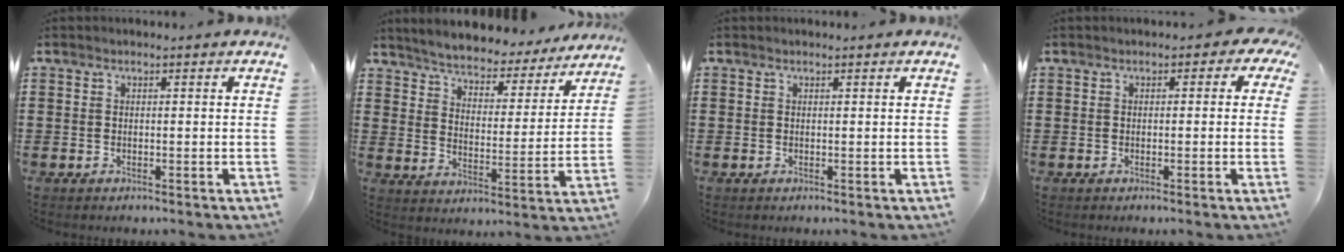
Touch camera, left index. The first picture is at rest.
{"total": 4.4, "force": [4.4, 0.1, 0.1], "torque": [-0.029, -0.039, 0.071]}
{"total": 0.0}
{"total": 1.2, "force": [-0.5, 0.8, 0.8], "torque": [-0.020, 0.006, -0.012]}